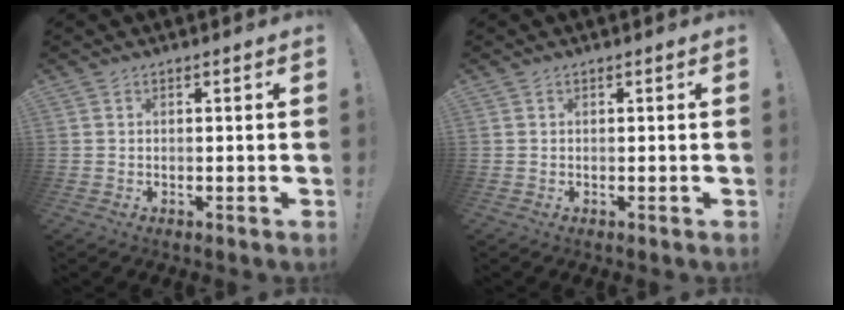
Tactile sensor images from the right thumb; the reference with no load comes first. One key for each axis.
{"total": 0.0}